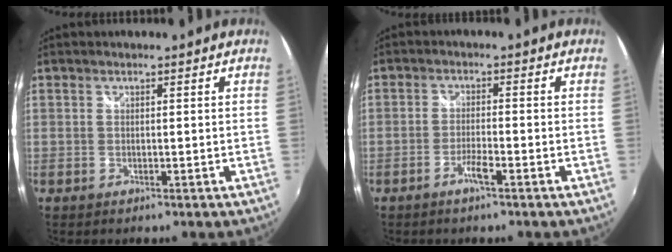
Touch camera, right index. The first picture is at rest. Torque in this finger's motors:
{"motor_torque": [0.13, 0.13, 0.04, 0.02]}